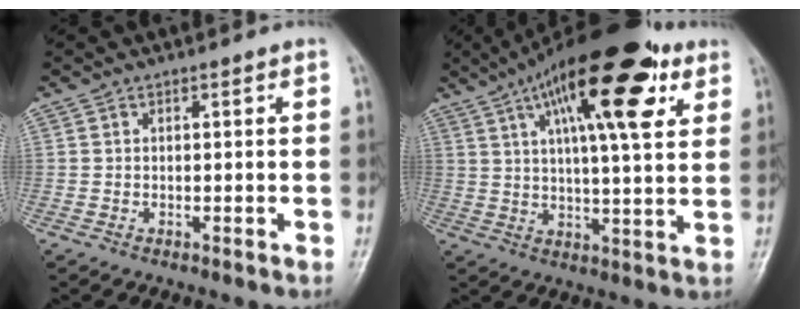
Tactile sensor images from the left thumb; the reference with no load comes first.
{"total": 21.6, "force": [10.1, 6.8, 17.8], "torque": [-0.261, -0.006, 0.155]}